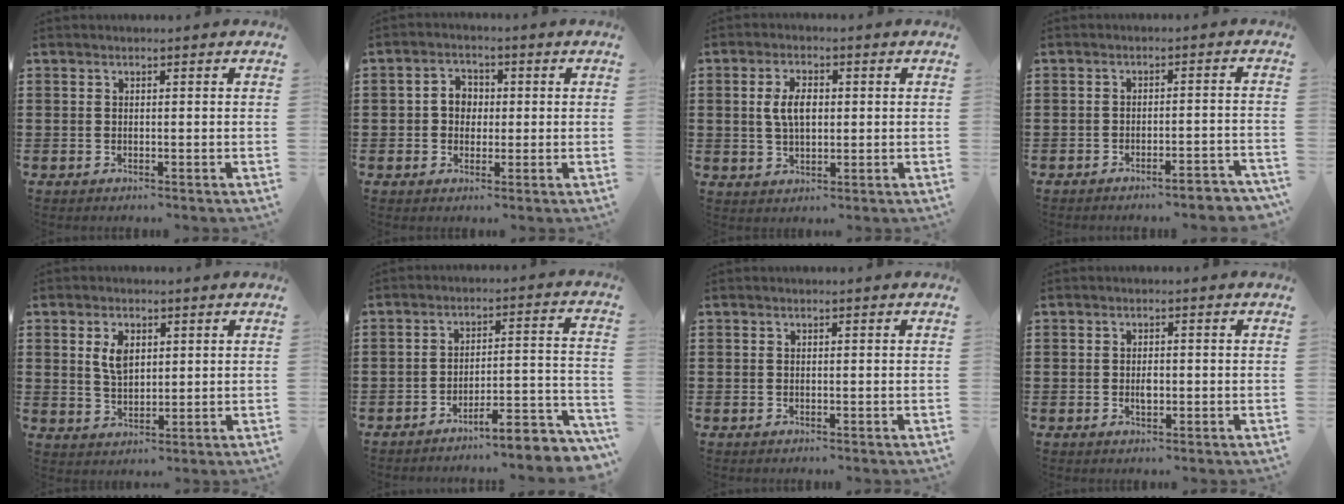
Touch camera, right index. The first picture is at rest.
{"total": 3.8, "force": [0.0, 3.3, 2.0], "torque": [-0.050, 0.012, -0.006]}
{"total": 5.1, "force": [0.6, 2.6, 4.3], "torque": [-0.087, 0.006, 0.004]}
{"total": 2.7, "force": [-2.5, -0.1, 1.1], "torque": [-0.020, -0.003, -0.050]}
{"total": 4.3, "force": [1.4, 2.6, 3.2], "torque": [-0.072, 0.011, 0.024]}
{"total": 5.5, "force": [-5.0, 0.2, 2.3], "torque": [-0.037, -0.015, -0.096]}
{"total": 0.0}
{"total": 1.9, "force": [-0.2, 0.8, 1.6], "torque": [-0.032, 0.001, -0.004]}